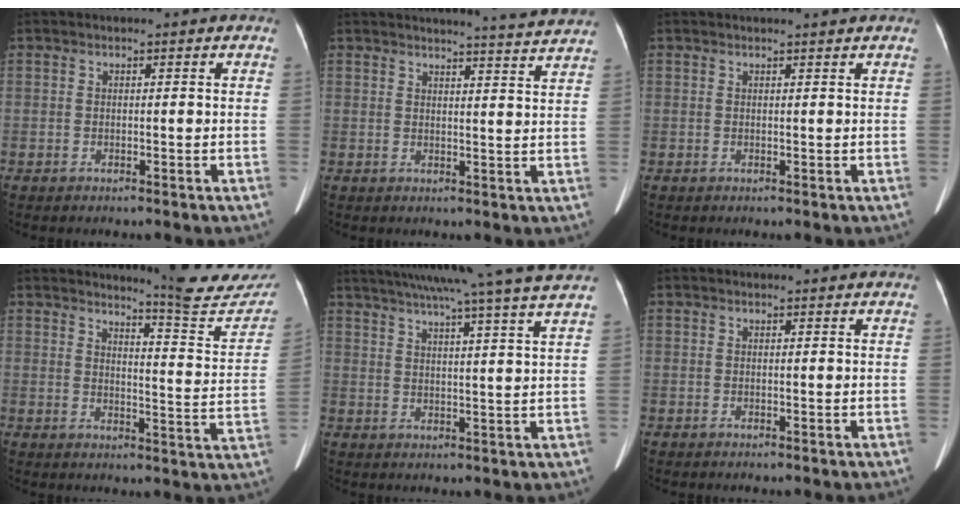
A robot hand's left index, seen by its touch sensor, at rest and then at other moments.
{"total": 8.0, "force": [7.7, -1.6, 1.4], "torque": [-0.030, -0.024, 0.084]}
{"total": 1.8, "force": [1.7, -0.4, 0.5], "torque": [-0.010, 0.004, 0.024]}
{"total": 14.2, "force": [13.8, 0.4, 3.4], "torque": [-0.030, -0.087, 0.151]}
{"total": 21.9, "force": [19.0, -2.3, 10.6], "torque": [-0.183, -0.017, 0.252]}
{"total": 2.3, "force": [2.3, 0.1, 0.5], "torque": [-0.009, 0.014, 0.026]}